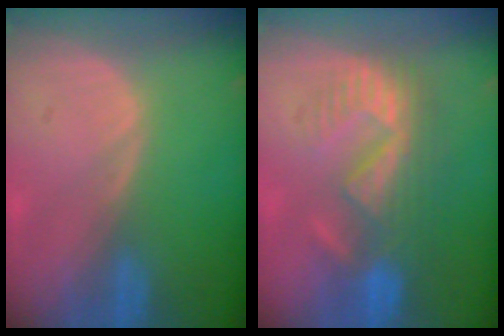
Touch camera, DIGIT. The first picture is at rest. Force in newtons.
{"total": 8.9, "press": 8.4, "slide": 2.9}